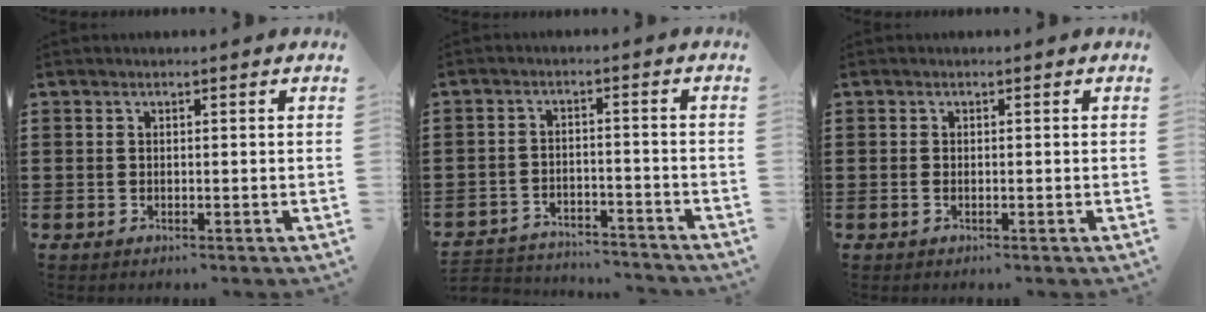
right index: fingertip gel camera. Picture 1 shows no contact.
{"total": 4.0, "force": [-3.9, 0.4, 0.3], "torque": [-0.018, -0.001, -0.084]}
{"total": 0.5, "force": [-0.3, -0.1, 0.5], "torque": [-0.012, -0.008, -0.002]}